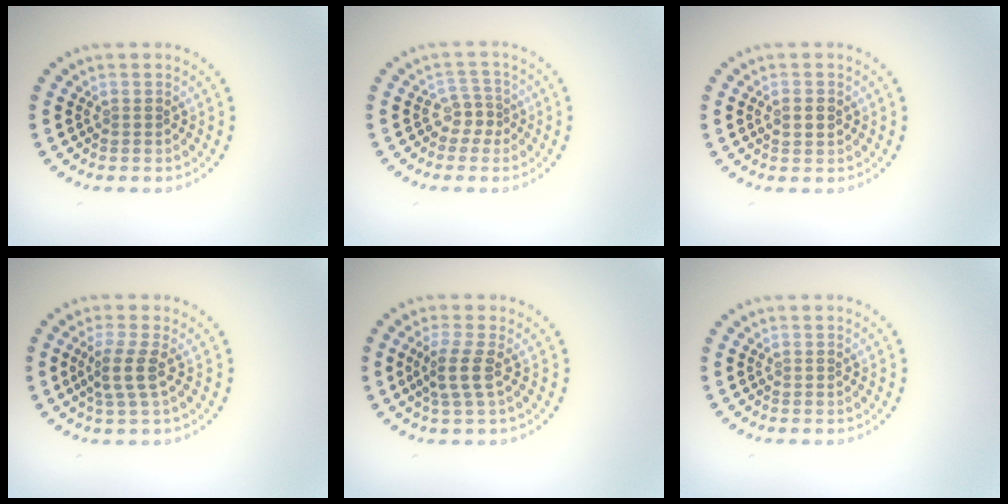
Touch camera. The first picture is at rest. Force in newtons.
{"total": 1.8, "press": 1.3, "slide": 1.3}
{"total": 1.4, "press": 1.4, "slide": 0.1}
{"total": 2.5, "press": 2.0, "slide": 1.6}
{"total": 2.4, "press": 1.9, "slide": 1.4}
{"total": 0.0}